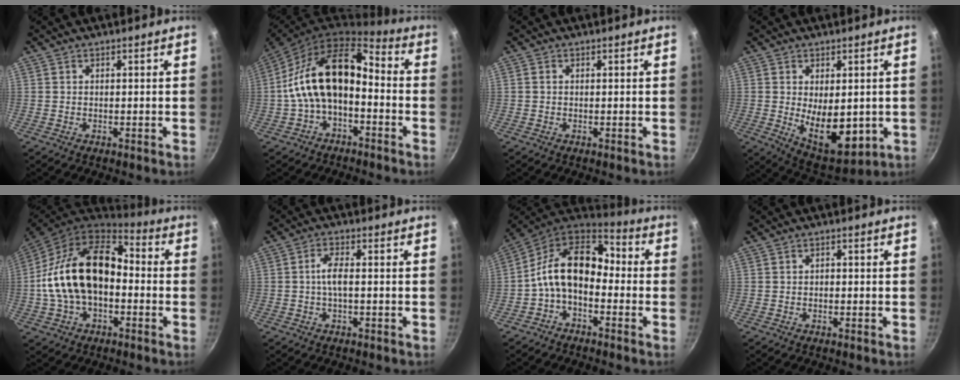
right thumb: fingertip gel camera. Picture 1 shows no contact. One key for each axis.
{"total": 15.2, "fx": -2.4, "fy": 8.9, "fz": 12.1, "tx": -0.200, "ty": 0.059, "tz": -0.056}
{"total": 0.6, "fx": 0.0, "fy": 0.5, "fz": 0.3, "tx": -0.004, "ty": 0.004, "tz": -0.001}
{"total": 12.6, "fx": -0.9, "fy": 6.9, "fz": 10.5, "tx": -0.132, "ty": -0.024, "tz": 0.011}
{"total": 20.3, "fx": -1.0, "fy": 13.0, "fz": 15.5, "tx": -0.263, "ty": 0.046, "tz": -0.028}
{"total": 3.6, "fx": -0.4, "fy": 1.3, "fz": 3.4, "tx": -0.079, "ty": 0.013, "tz": -0.012}
{"total": 14.5, "fx": -1.8, "fy": 9.5, "fz": 10.8, "tx": -0.174, "ty": 0.050, "tz": -0.057}
{"total": 0.9, "fx": -0.2, "fy": 0.7, "fz": 0.5, "tx": -0.009, "ty": 0.005, "tz": -0.005}